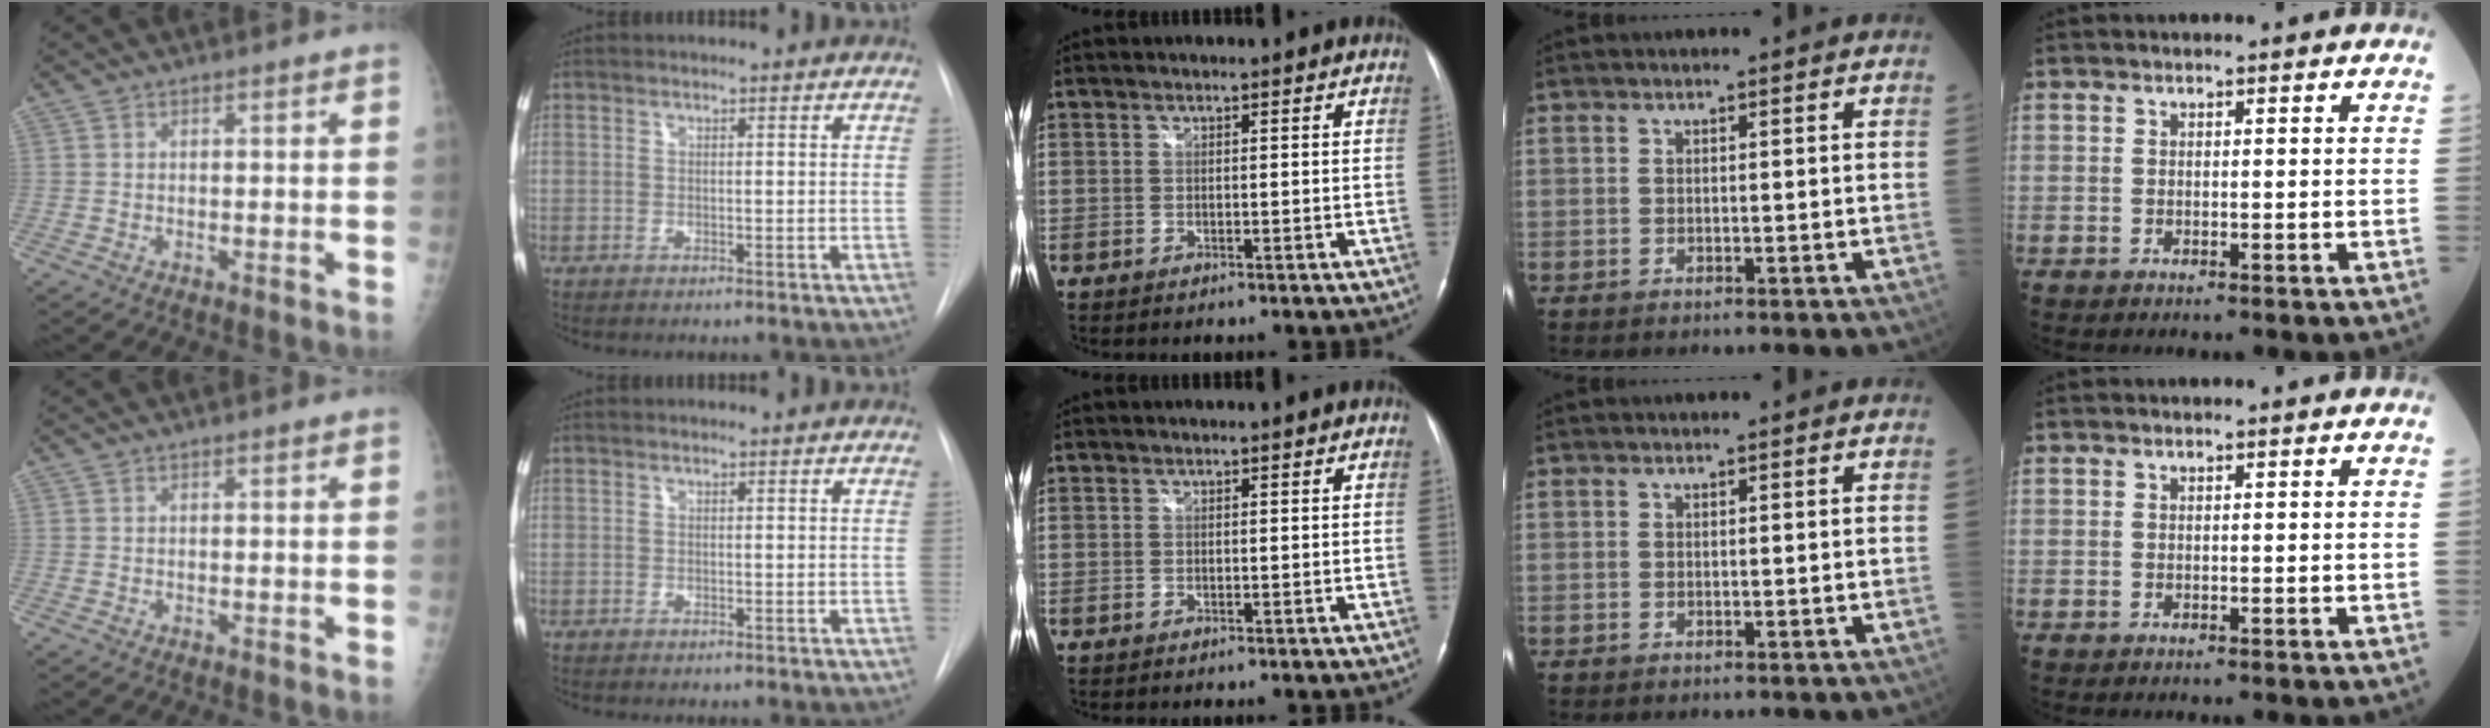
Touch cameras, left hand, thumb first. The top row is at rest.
{}